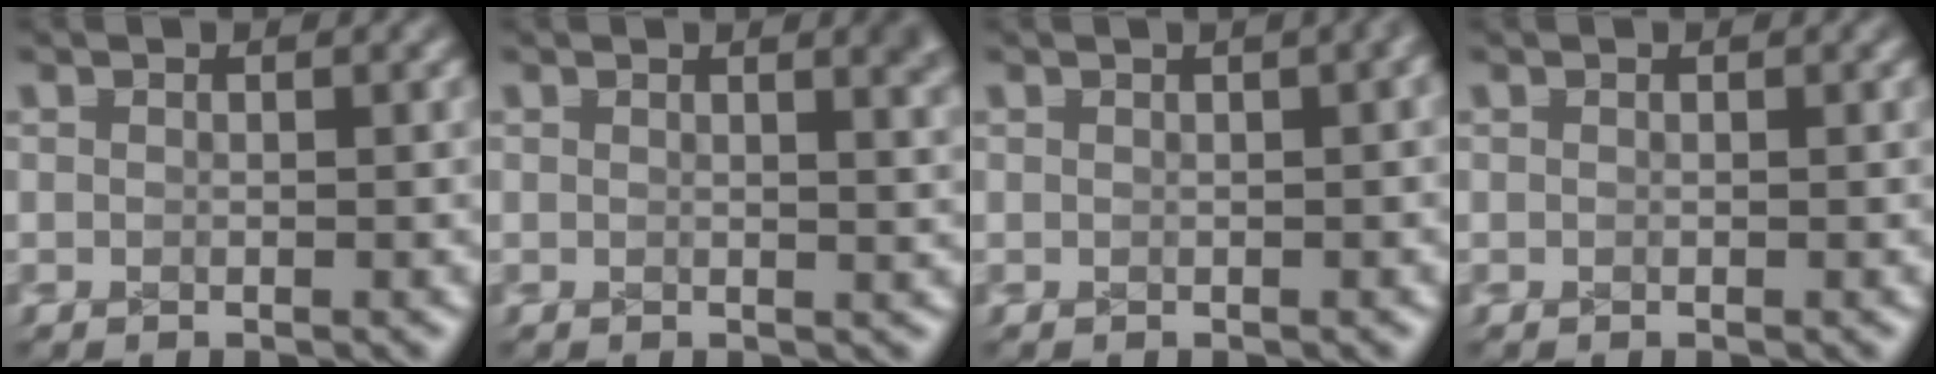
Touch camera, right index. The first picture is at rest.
{"total": 1.6, "force": [1.2, 0.0, 1.1], "torque": [-0.011, -0.002, 0.018]}
{"total": 1.2, "force": [0.5, 0.4, 1.0], "torque": [-0.003, 0.010, 0.006]}
{"total": 0.0}